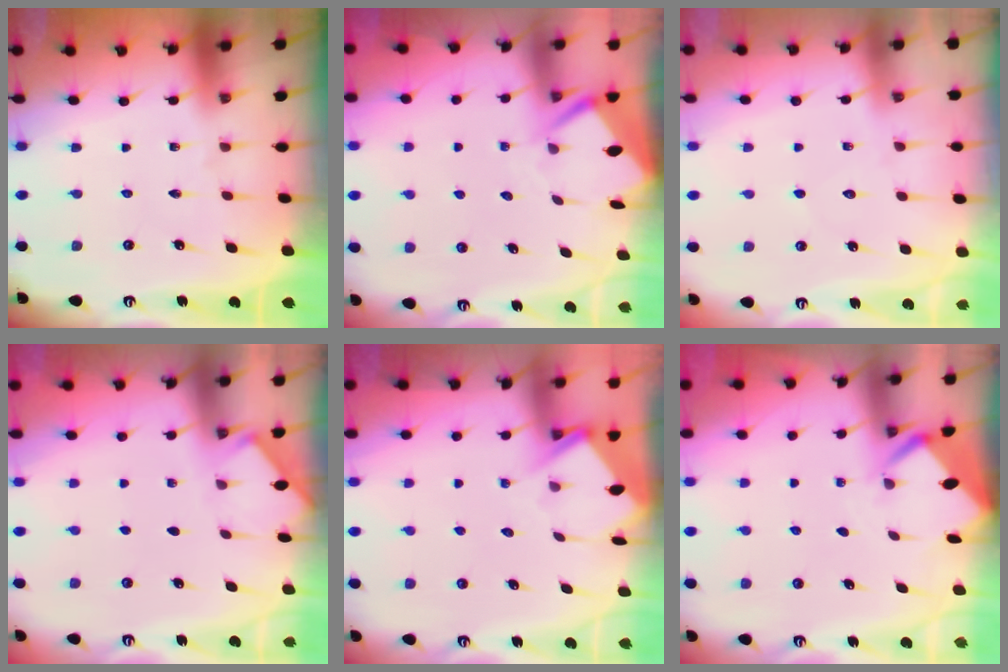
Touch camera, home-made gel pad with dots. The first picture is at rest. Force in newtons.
{"total": 3.3, "press": 3.3, "slide": 0.3}
{"total": 3.9, "press": 3.9, "slide": 0.4}
{"total": 2.0, "press": 2.0, "slide": 0.3}
{"total": 3.9, "press": 3.9, "slide": 0.4}
{"total": 2.9, "press": 2.9, "slide": 0.2}